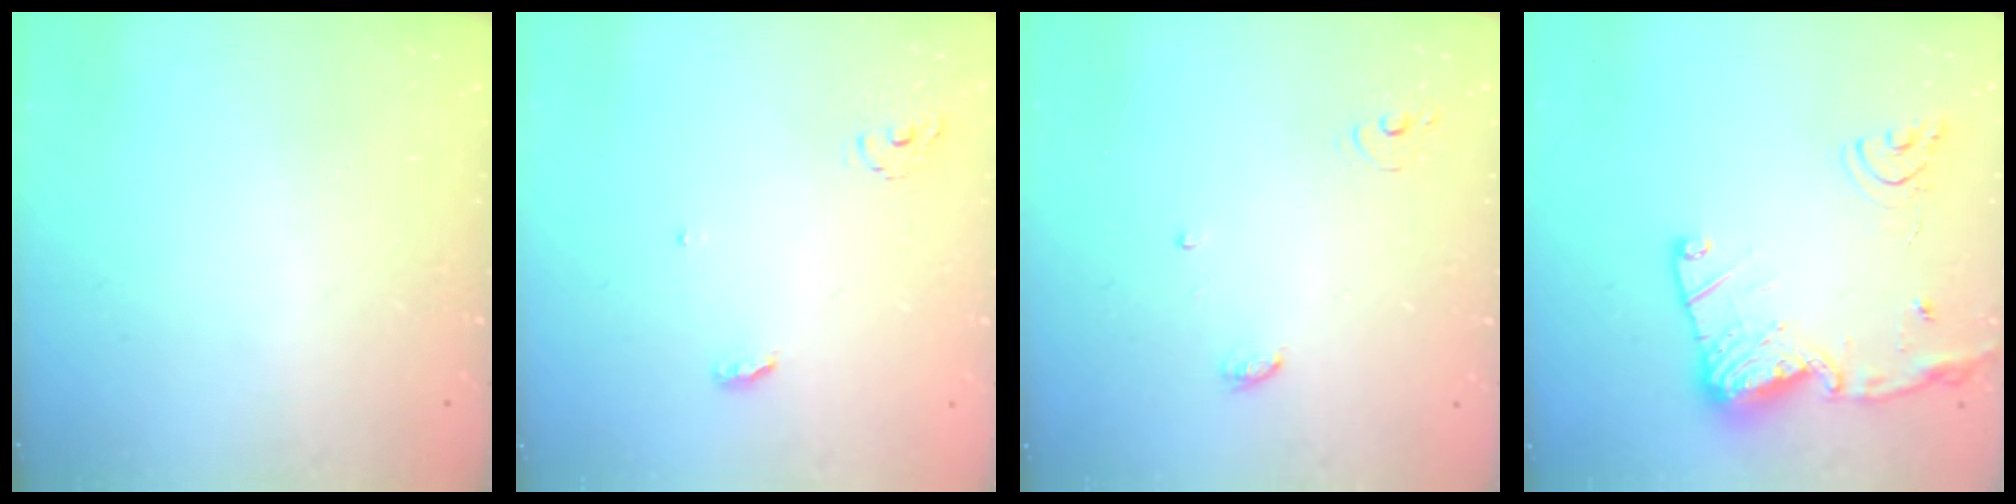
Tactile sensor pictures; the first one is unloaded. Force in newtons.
{"total": 3.5, "press": 3.5, "slide": 0.3}
{"total": 4.2, "press": 4.2, "slide": 0.2}
{"total": 16.3, "press": 16.2, "slide": 1.5}